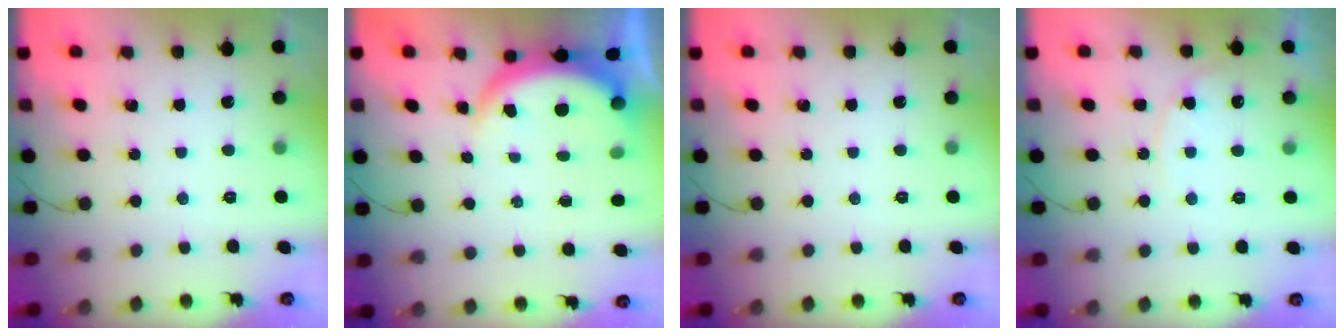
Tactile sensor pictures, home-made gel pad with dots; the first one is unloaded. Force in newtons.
{"total": 7.3, "press": 7.3, "slide": 0.7}
{"total": 0.0}
{"total": 6.4, "press": 6.4, "slide": 0.6}